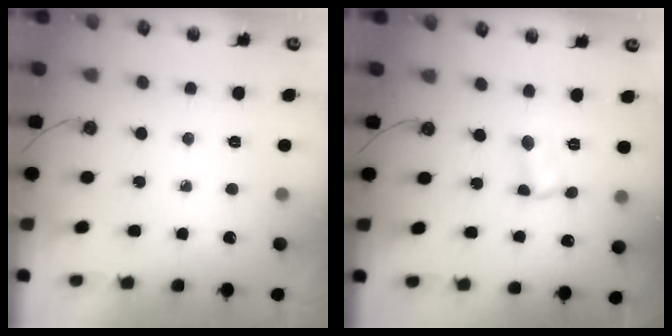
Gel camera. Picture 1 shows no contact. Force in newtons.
{"total": 1.3, "press": 1.2, "slide": 0.4}